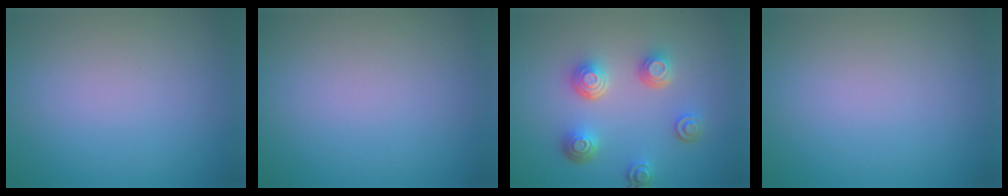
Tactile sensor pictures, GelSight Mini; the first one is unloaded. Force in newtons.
{"total": 0.0}
{"total": 4.3, "press": 3.3, "slide": 2.7}
{"total": 0.0}